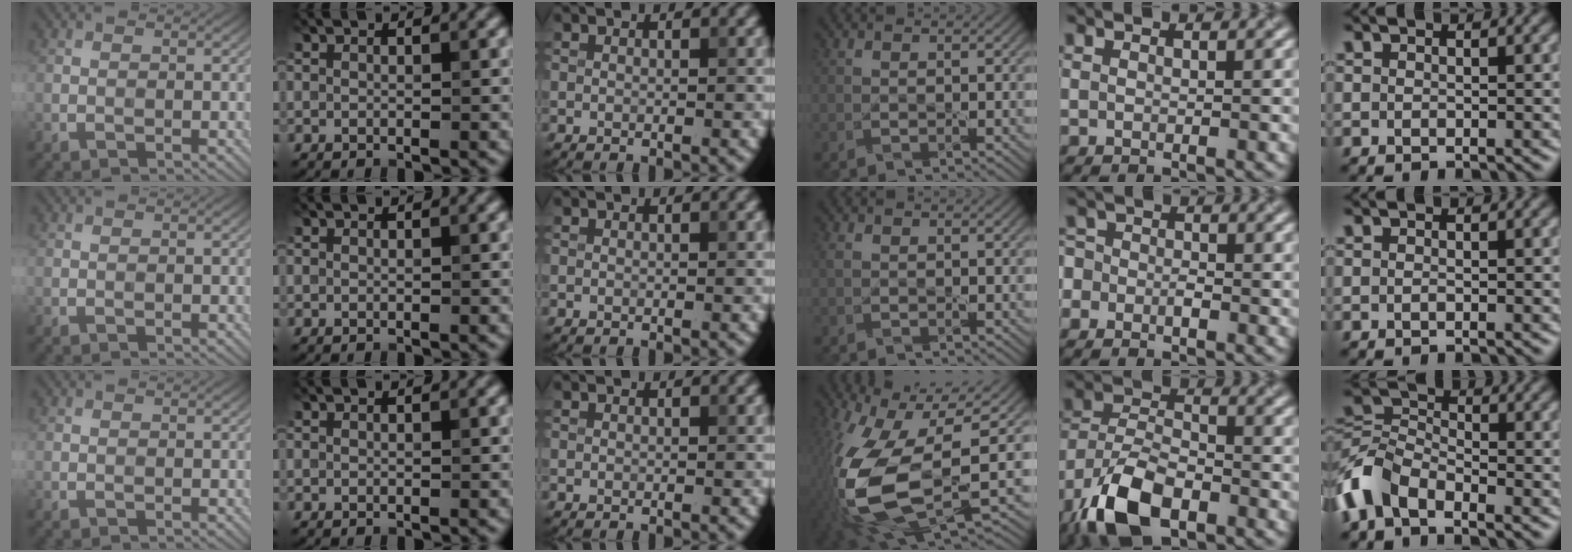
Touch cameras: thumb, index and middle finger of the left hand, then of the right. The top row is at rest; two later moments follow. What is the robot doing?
{"motion": "lift_and_place", "object": "knife"}